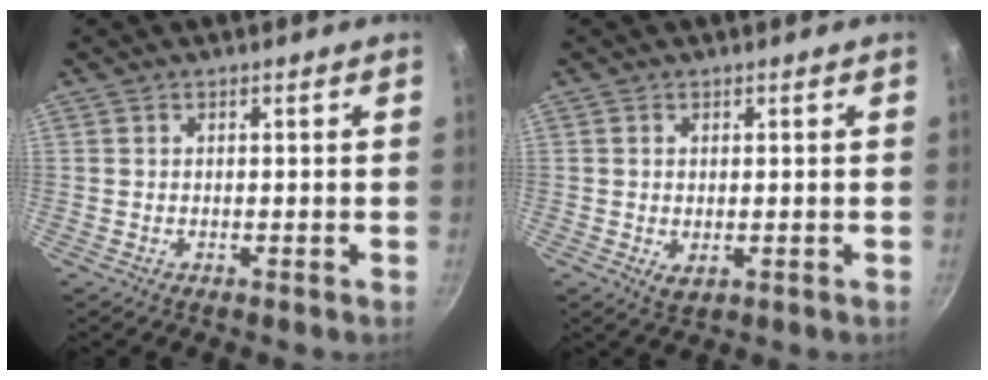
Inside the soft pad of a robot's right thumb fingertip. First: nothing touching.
{"total": 2.4, "force": [-0.2, 1.4, 1.9], "torque": [-0.031, -0.008, 0.000]}